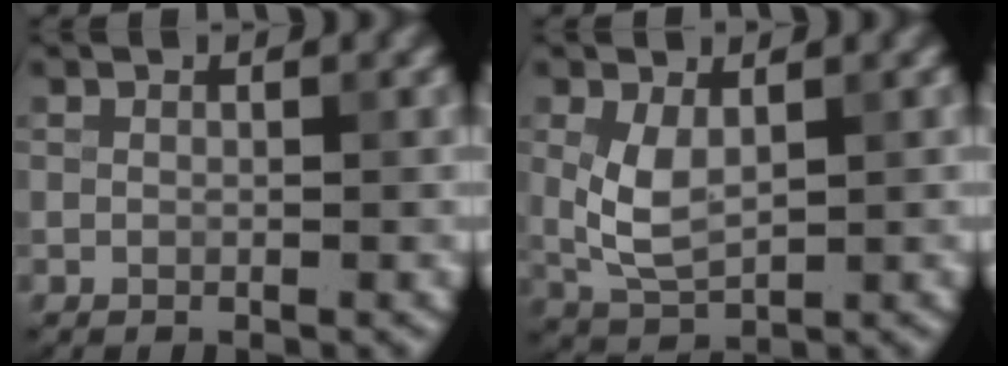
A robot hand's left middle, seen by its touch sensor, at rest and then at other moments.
{"total": 3.6, "force": [0.7, 1.9, 2.9], "torque": [-0.068, -0.003, 0.020]}